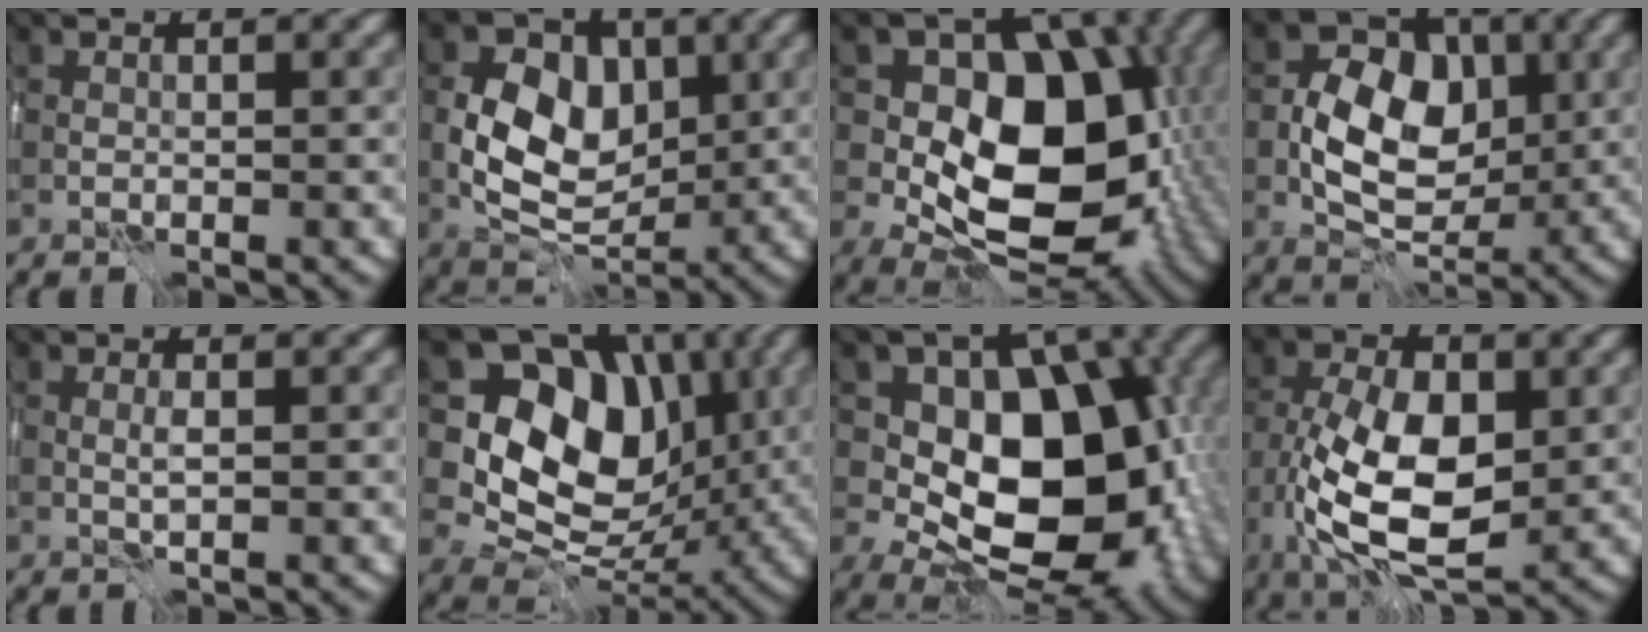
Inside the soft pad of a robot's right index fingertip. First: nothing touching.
{"total": 8.0, "force": [0.3, 5.5, 5.8], "torque": [-0.096, -0.002, -0.007]}
{"total": 12.2, "force": [-1.2, 8.6, 8.6], "torque": [-0.108, -0.008, -0.024]}
{"total": 7.4, "force": [-0.4, 5.2, 5.2], "torque": [-0.082, 0.003, -0.016]}
{"total": 0.7, "force": [0.0, -0.1, 0.7], "torque": [-0.015, 0.001, -0.002]}
{"total": 10.5, "force": [1.9, 8.1, 6.4], "torque": [-0.100, -0.014, 0.026]}
{"total": 12.2, "force": [-0.6, 8.3, 8.9], "torque": [-0.108, -0.005, -0.011]}
{"total": 10.5, "force": [-1.9, 5.4, 8.9], "torque": [-0.167, -0.007, -0.038]}